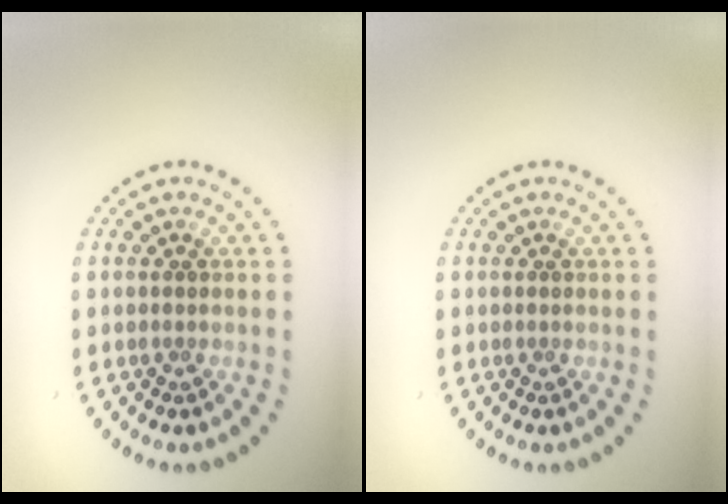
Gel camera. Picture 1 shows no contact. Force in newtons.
{"total": 0.0}